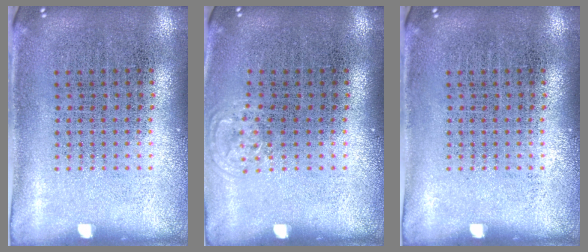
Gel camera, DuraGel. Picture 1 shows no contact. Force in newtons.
{"total": 0.5, "press": 0.5, "slide": 0.1}
{"total": 0.0}